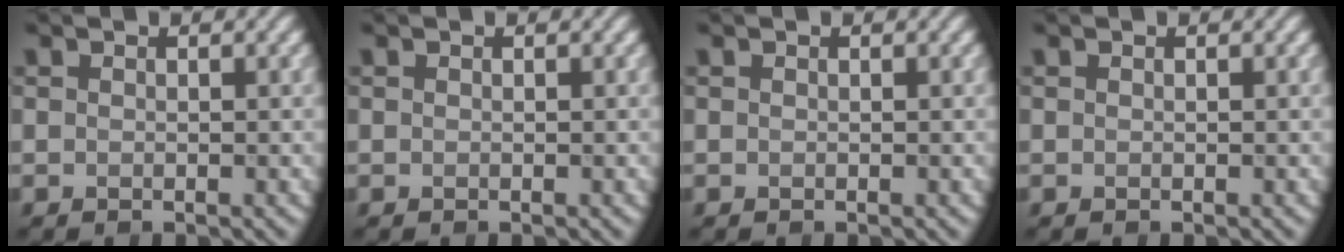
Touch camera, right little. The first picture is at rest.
{"total": 0.0}
{"total": 0.0}
{"total": 0.0}